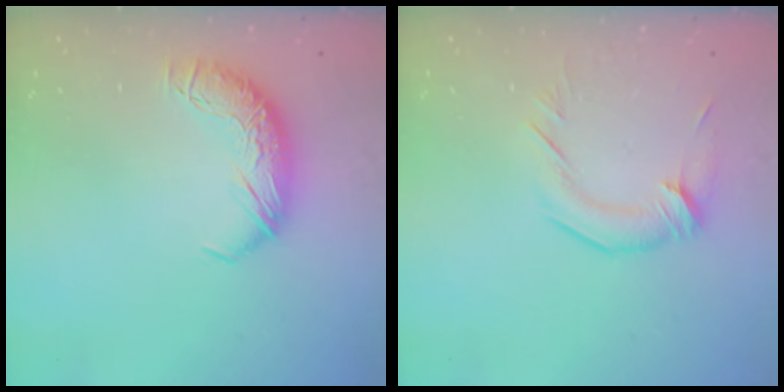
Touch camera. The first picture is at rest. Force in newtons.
{"total": 0.9, "press": 0.7, "slide": 0.6}